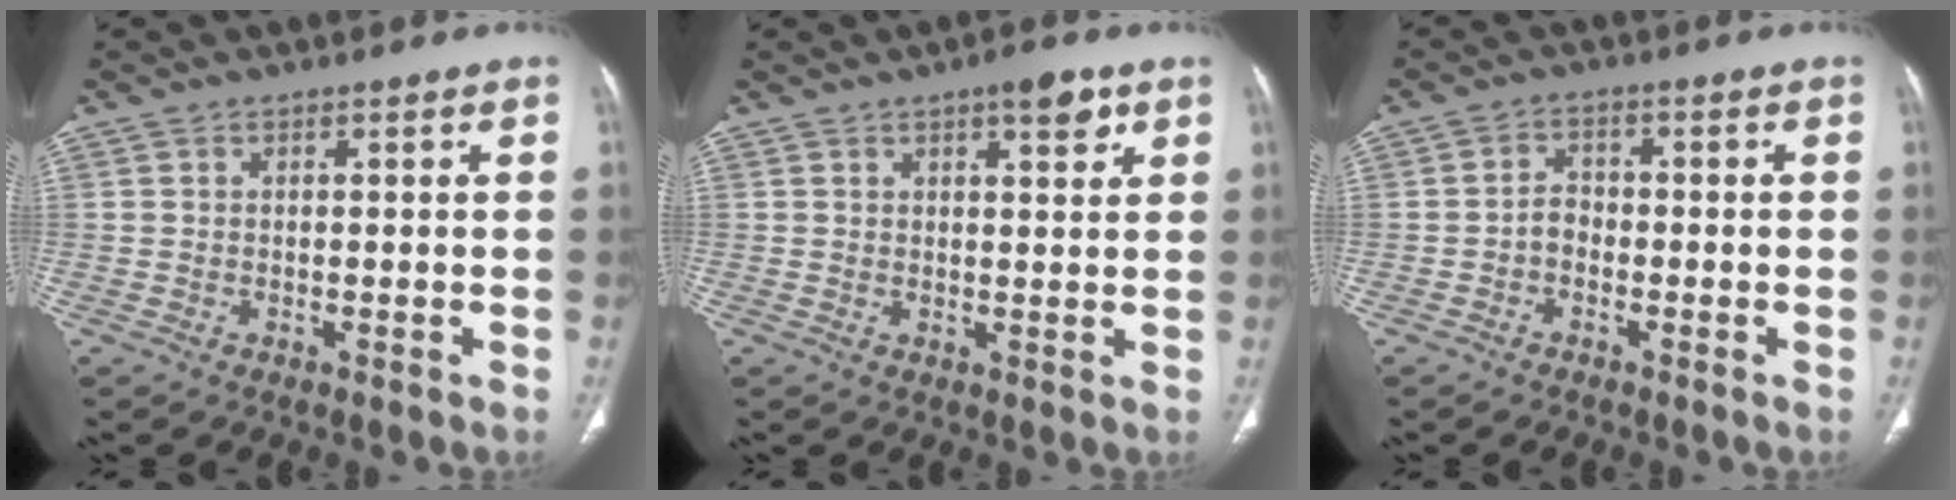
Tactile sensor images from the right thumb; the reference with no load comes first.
{"total": 4.8, "force": [2.7, 1.7, 3.7], "torque": [-0.037, -0.011, 0.034]}
{"total": 2.8, "force": [-1.1, 2.0, 1.5], "torque": [-0.014, 0.014, -0.028]}